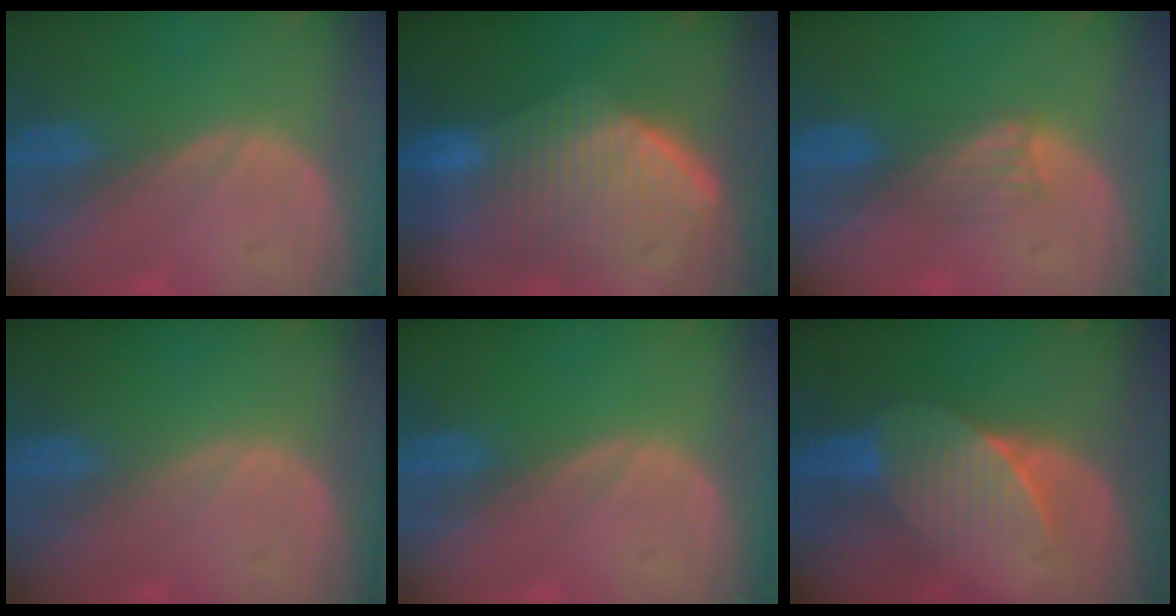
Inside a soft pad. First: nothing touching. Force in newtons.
{"total": 10.1, "press": 9.0, "slide": 4.6}
{"total": 3.0, "press": 2.8, "slide": 1.3}
{"total": 0.0}
{"total": 0.0}
{"total": 7.0, "press": 6.6, "slide": 2.3}